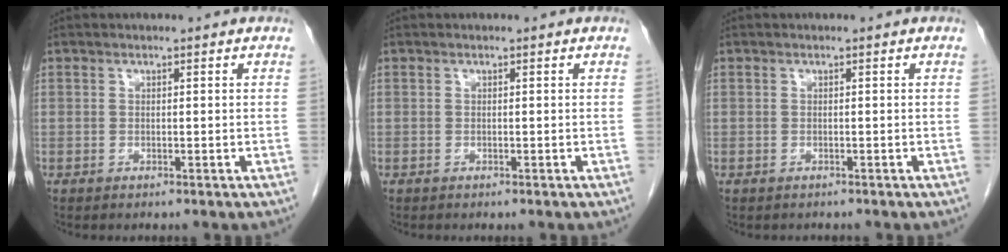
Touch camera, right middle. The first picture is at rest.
{"total": 0.0}
{"total": 0.7, "force": [-0.6, 0.3, 0.0], "torque": [-0.011, -0.001, -0.010]}